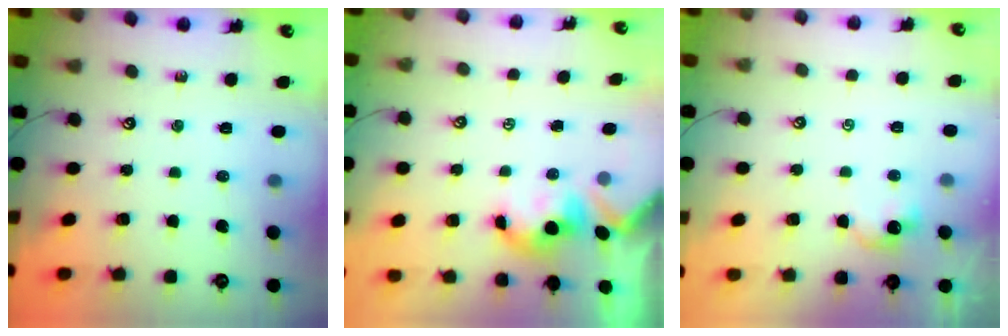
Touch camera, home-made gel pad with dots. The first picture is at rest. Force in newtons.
{"total": 0.6, "press": 0.4, "slide": 0.4}
{"total": 2.6, "press": 2.6, "slide": 0.0}